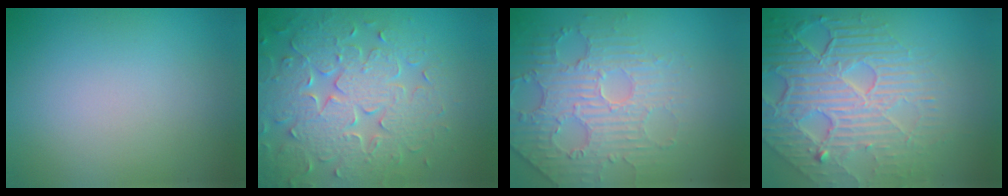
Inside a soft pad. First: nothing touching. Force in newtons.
{"total": 7.7, "press": 6.1, "slide": 4.7}
{"total": 4.6, "press": 3.8, "slide": 2.7}
{"total": 8.5, "press": 5.8, "slide": 6.3}